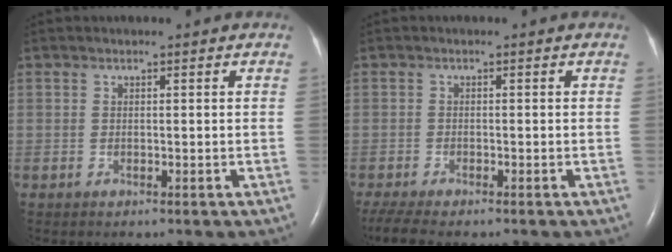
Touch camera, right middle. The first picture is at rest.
{"total": 5.9, "force": [-4.8, 1.0, 3.2], "torque": [-0.063, -0.013, -0.080]}